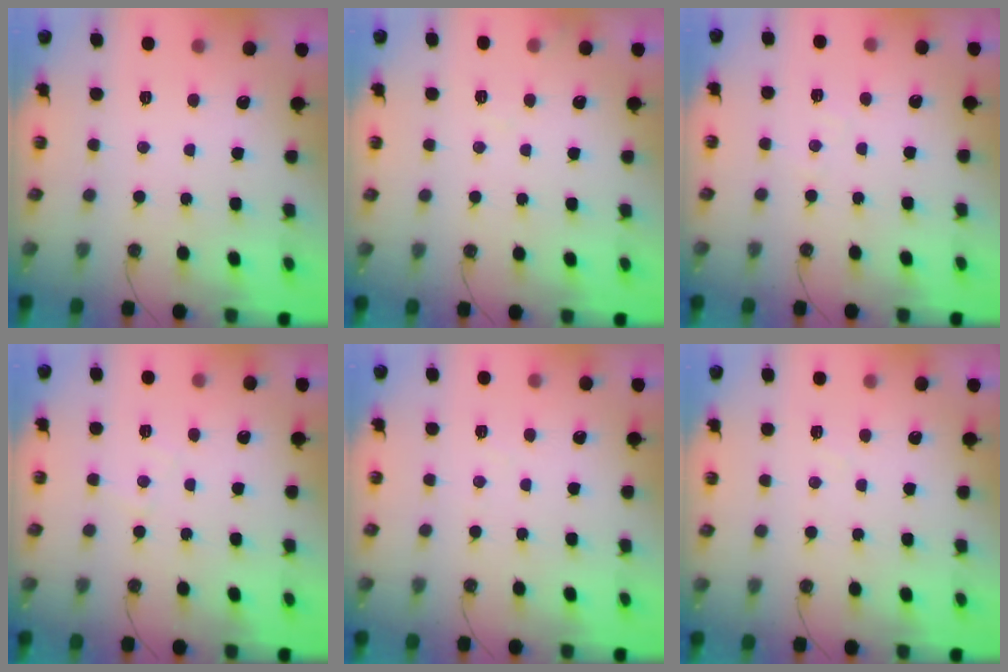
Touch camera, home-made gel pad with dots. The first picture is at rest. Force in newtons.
{"total": 4.2, "press": 4.1, "slide": 0.7}
{"total": 4.7, "press": 4.6, "slide": 0.7}
{"total": 4.3, "press": 4.2, "slide": 0.6}
{"total": 3.5, "press": 3.5, "slide": 0.6}
{"total": 4.2, "press": 4.2, "slide": 0.6}